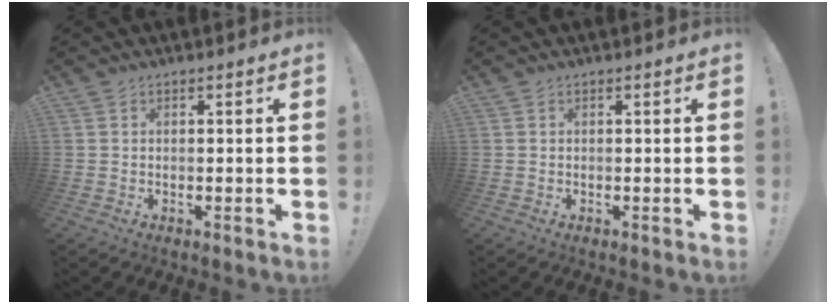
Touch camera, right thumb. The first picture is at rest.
{"total": 0.0}